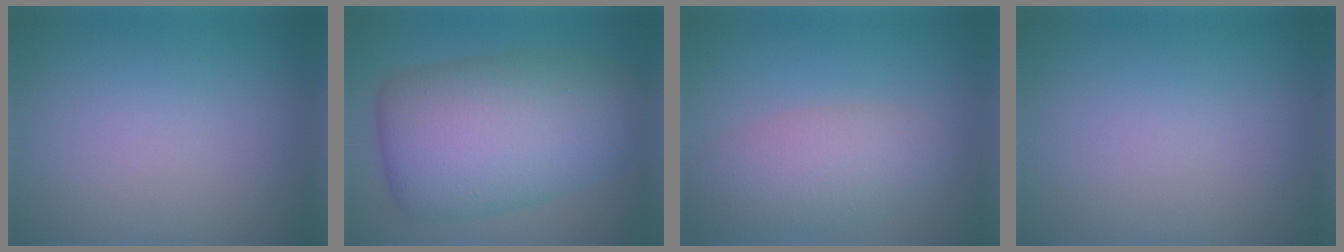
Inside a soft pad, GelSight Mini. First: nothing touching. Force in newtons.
{"total": 11.2, "press": 11.2, "slide": 0.1}
{"total": 4.6, "press": 4.6, "slide": 0.2}
{"total": 0.0}